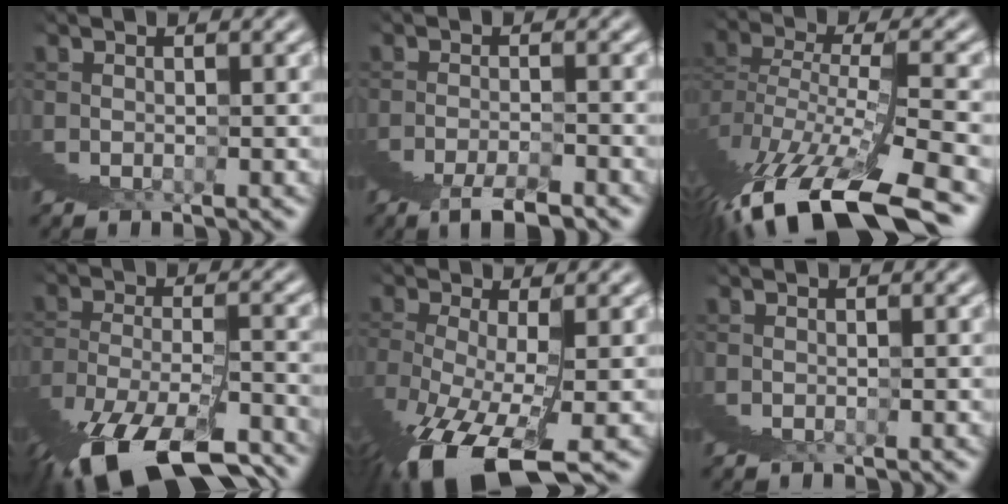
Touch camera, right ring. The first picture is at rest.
{"total": 1.4, "force": [0.2, -1.4, 0.4], "torque": [0.010, 0.034, -0.016]}
{"total": 5.4, "force": [-1.8, 0.9, 5.0], "torque": [-0.106, 0.003, -0.024]}
{"total": 8.1, "force": [-5.3, 3.0, 5.4], "torque": [-0.100, -0.020, -0.071]}
{"total": 5.1, "force": [-2.9, 1.2, 4.0], "torque": [-0.083, -0.019, -0.031]}
{"total": 0.0}